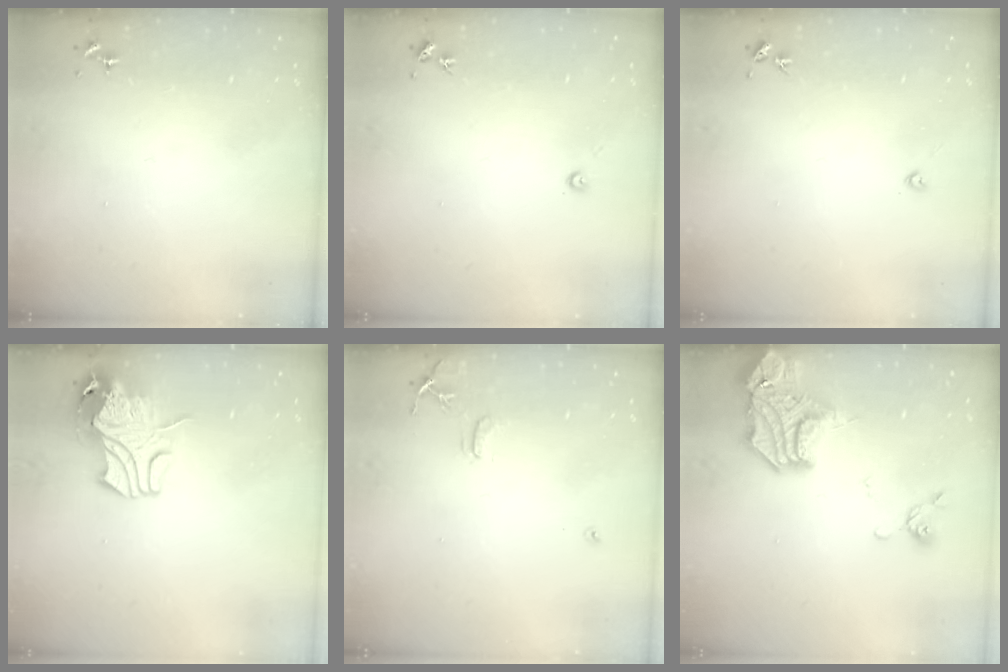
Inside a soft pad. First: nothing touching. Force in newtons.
{"total": 2.7, "press": 2.7, "slide": 0.2}
{"total": 2.2, "press": 2.2, "slide": 0.3}
{"total": 12.1, "press": 12.0, "slide": 1.8}
{"total": 7.9, "press": 7.9, "slide": 0.7}
{"total": 18.9, "press": 18.7, "slide": 2.7}